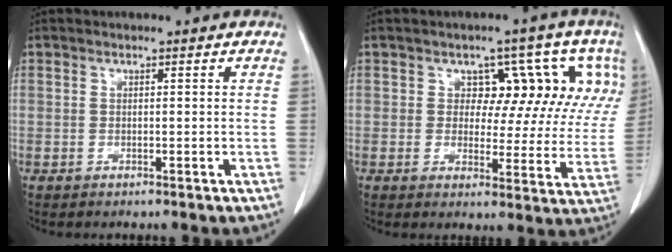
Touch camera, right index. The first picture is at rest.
{"total": 11.2, "force": [4.2, 7.0, 7.7], "torque": [-0.065, 0.021, 0.045]}